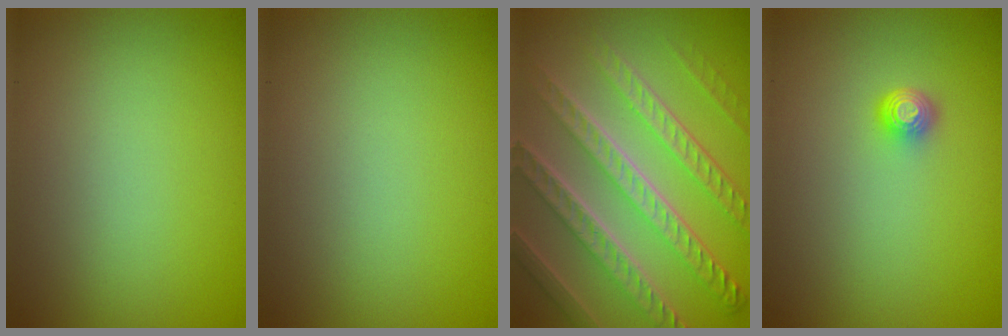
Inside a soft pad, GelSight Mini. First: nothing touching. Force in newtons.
{"total": 0.0}
{"total": 8.9, "press": 6.2, "slide": 6.4}
{"total": 1.5, "press": 1.1, "slide": 1.1}